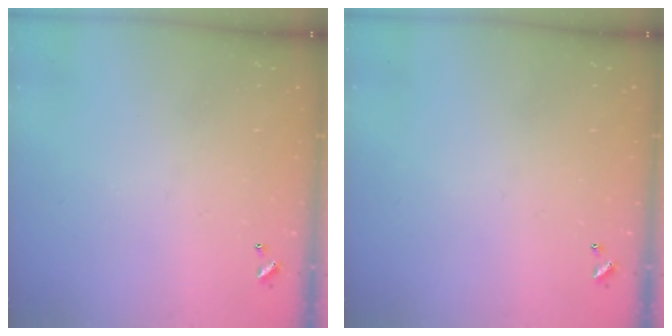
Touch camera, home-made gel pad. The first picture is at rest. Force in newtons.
{"total": 0.0}